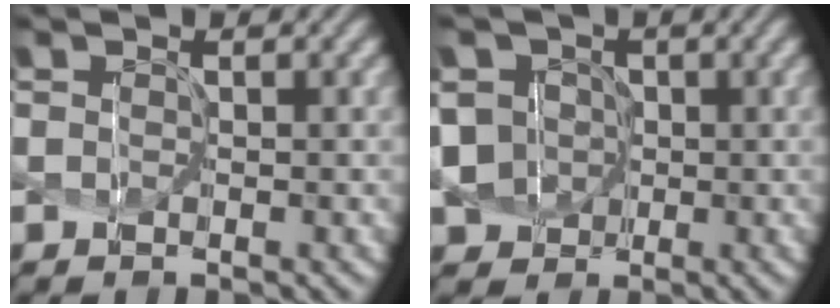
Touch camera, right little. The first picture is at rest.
{"total": 7.9, "force": [-0.3, 7.1, 3.4], "torque": [-0.101, 0.026, -0.038]}